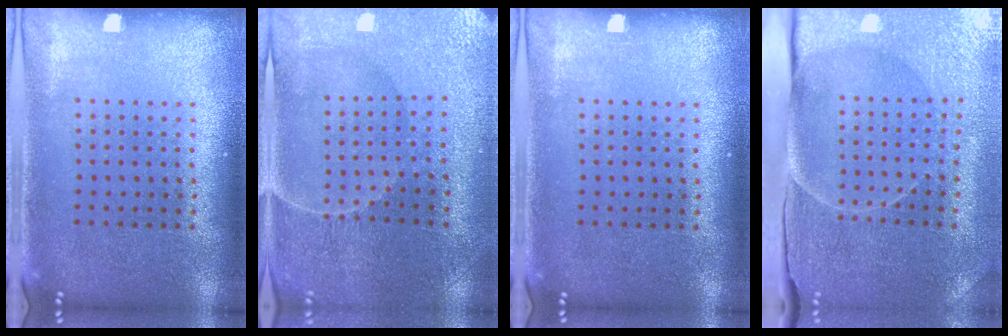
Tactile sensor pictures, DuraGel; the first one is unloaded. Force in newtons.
{"total": 1.0, "press": 0.9, "slide": 0.3}
{"total": 0.0}
{"total": 3.8, "press": 3.7, "slide": 0.7}